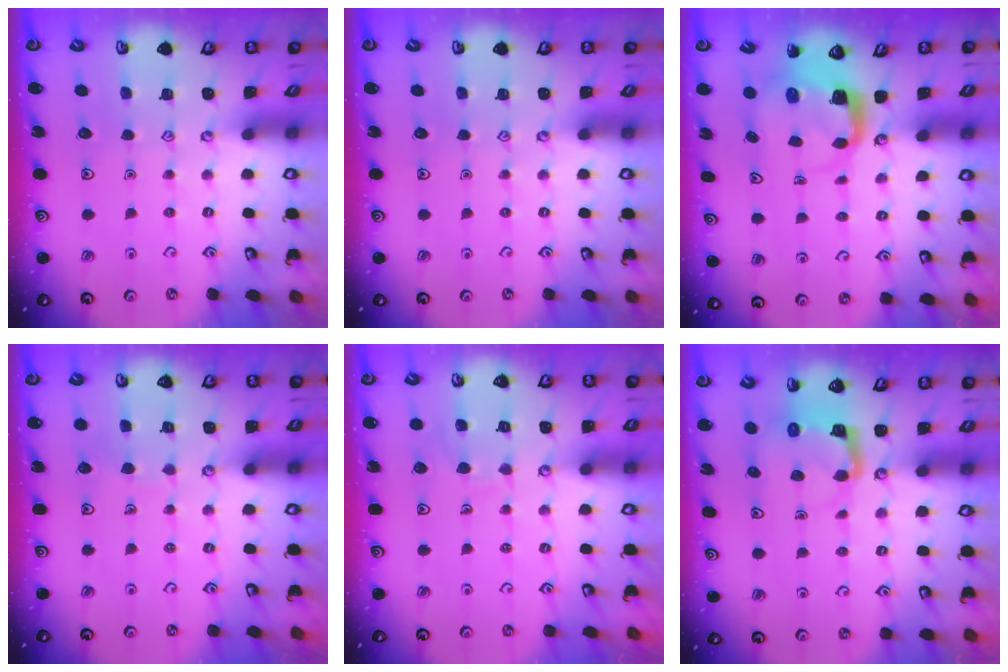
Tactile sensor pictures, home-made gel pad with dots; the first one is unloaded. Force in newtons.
{"total": 0.0}
{"total": 3.9, "press": 3.9, "slide": 0.5}
{"total": 3.5, "press": 3.5, "slide": 0.2}
{"total": 7.0, "press": 7.0, "slide": 0.5}
{"total": 5.0, "press": 5.0, "slide": 0.4}